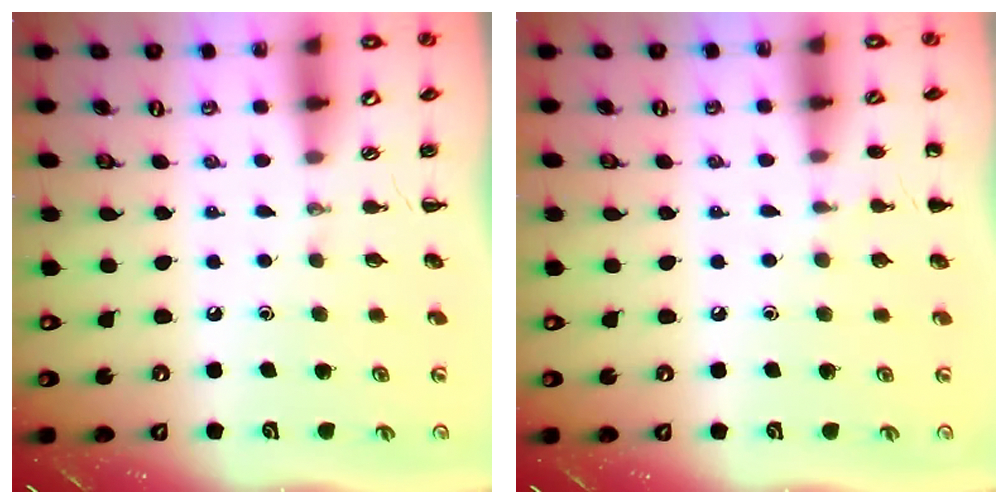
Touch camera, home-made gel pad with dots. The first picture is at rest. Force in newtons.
{"total": 5.3, "press": 5.1, "slide": 1.5}